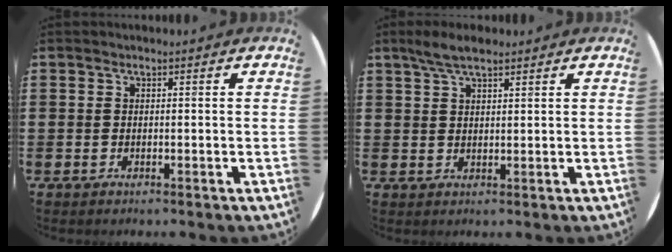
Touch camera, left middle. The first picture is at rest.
{"total": 3.8, "force": [3.0, 1.2, 2.1], "torque": [-0.039, 0.002, 0.053]}